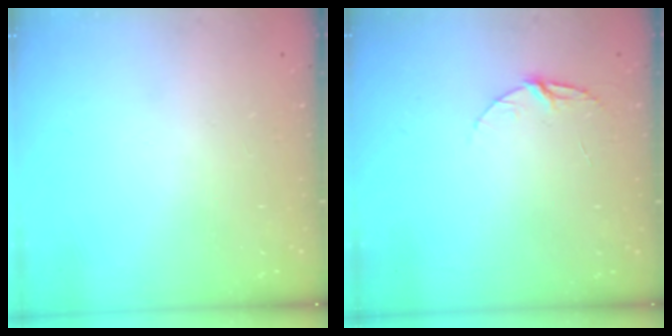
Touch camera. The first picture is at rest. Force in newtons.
{"total": 5.3, "press": 5.3, "slide": 0.5}